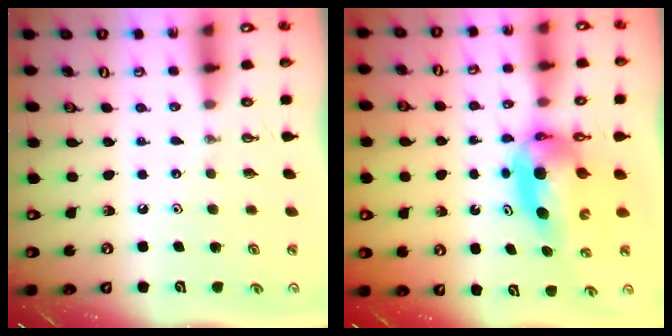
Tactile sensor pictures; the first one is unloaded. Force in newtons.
{"total": 7.2, "press": 6.7, "slide": 2.7}